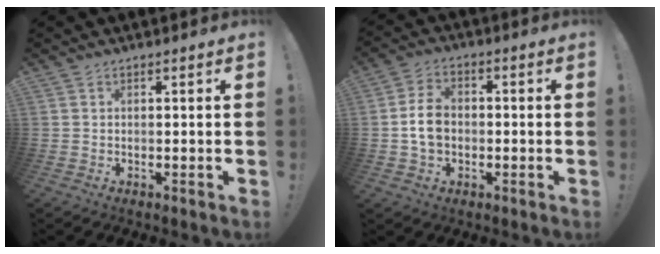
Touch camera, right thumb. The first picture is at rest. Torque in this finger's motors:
{"motor_torque": [0.10, -0.08, 0.29, -0.03, 0.13]}